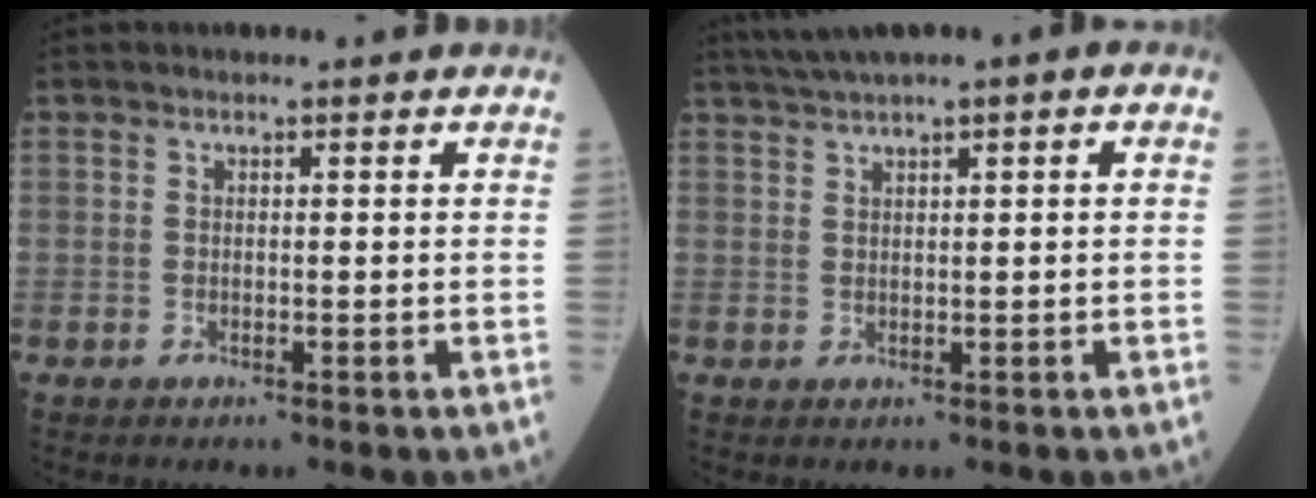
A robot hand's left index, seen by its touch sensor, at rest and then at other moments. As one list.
[{"total": 4.5, "force": [2.7, 0.2, 3.6], "torque": [-0.071, 0.024, 0.052]}]